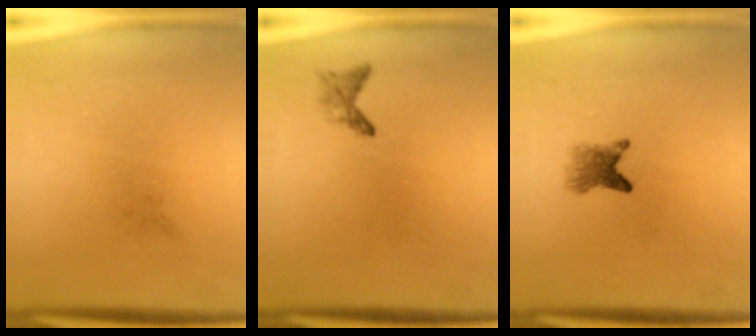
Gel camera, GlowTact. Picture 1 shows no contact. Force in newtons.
{"total": 1.1}
{"total": 2.9}